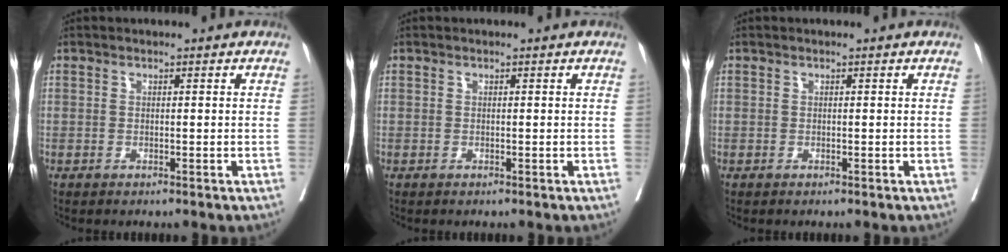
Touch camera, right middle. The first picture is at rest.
{"total": 0.0}
{"total": 0.0}